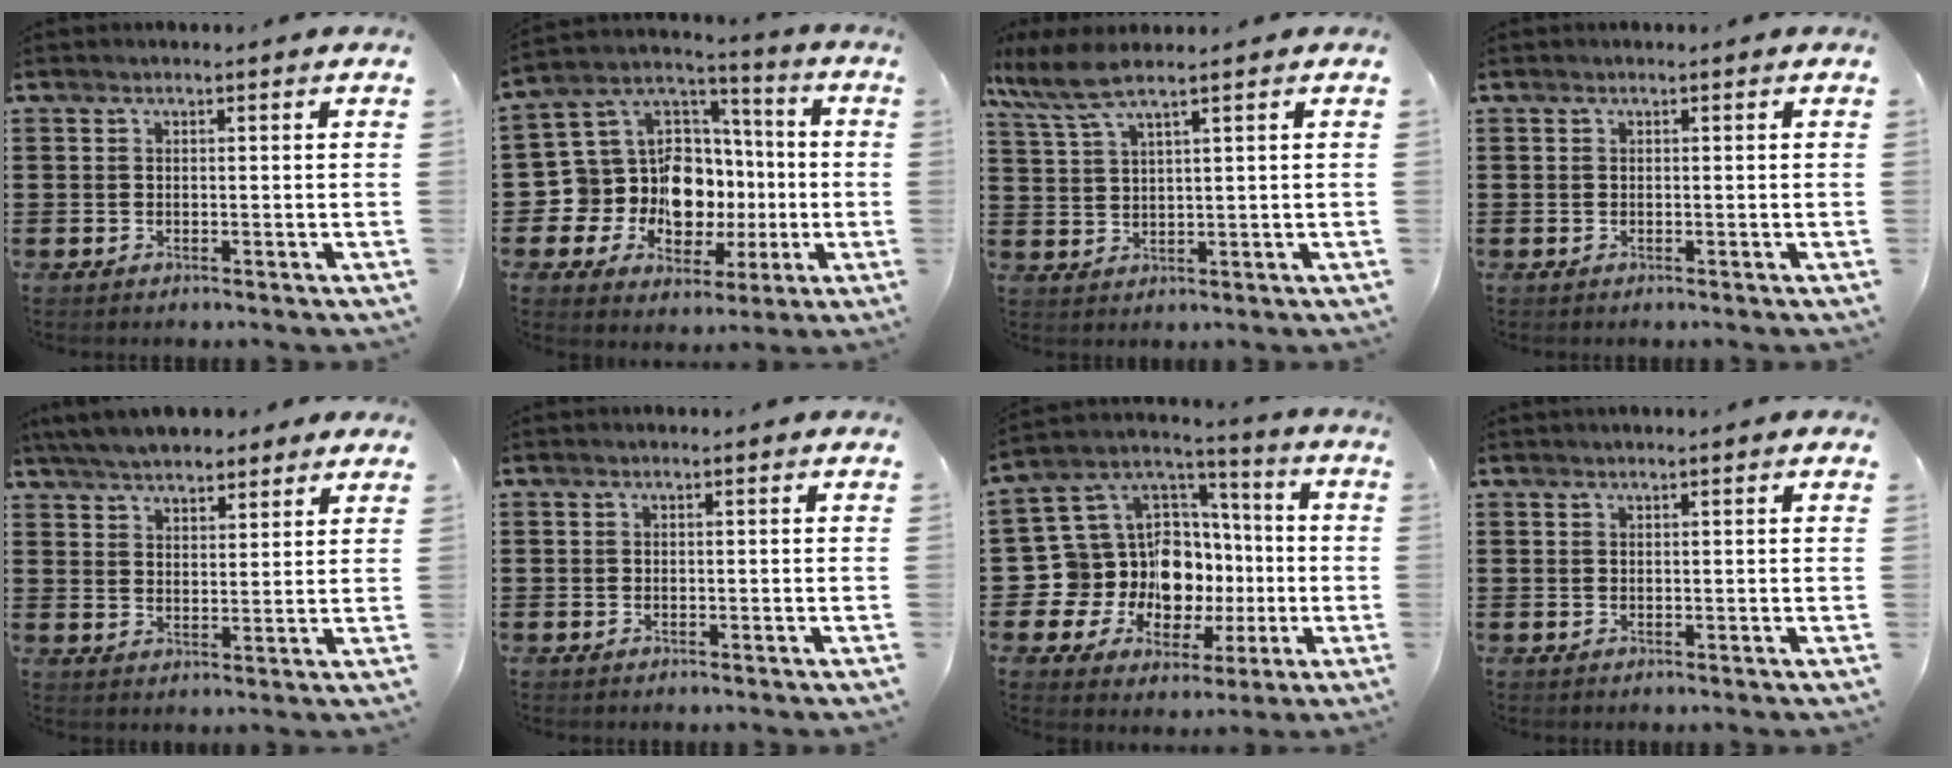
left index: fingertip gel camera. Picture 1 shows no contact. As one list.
[{"total": 15.0, "force": [-2.9, 13.2, 6.4], "torque": [-0.149, -0.005, -0.046]}, {"total": 5.5, "force": [3.9, 0.6, 3.8], "torque": [-0.094, -0.008, 0.066]}, {"total": 0.0}, {"total": 5.7, "force": [5.3, 1.4, 1.6], "torque": [-0.050, -0.010, 0.098]}, {"total": 0.0}, {"total": 14.2, "force": [-2.1, 13.2, 4.8], "torque": [-0.115, -0.027, -0.017]}, {"total": 0.8, "force": [0.6, -0.1, 0.5], "torque": [-0.009, -0.001, 0.012]}]